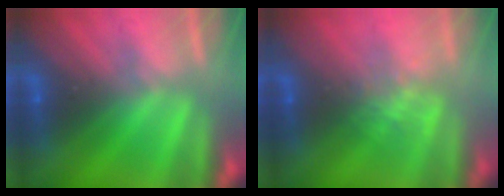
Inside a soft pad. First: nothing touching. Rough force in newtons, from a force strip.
{"total": 2.2}